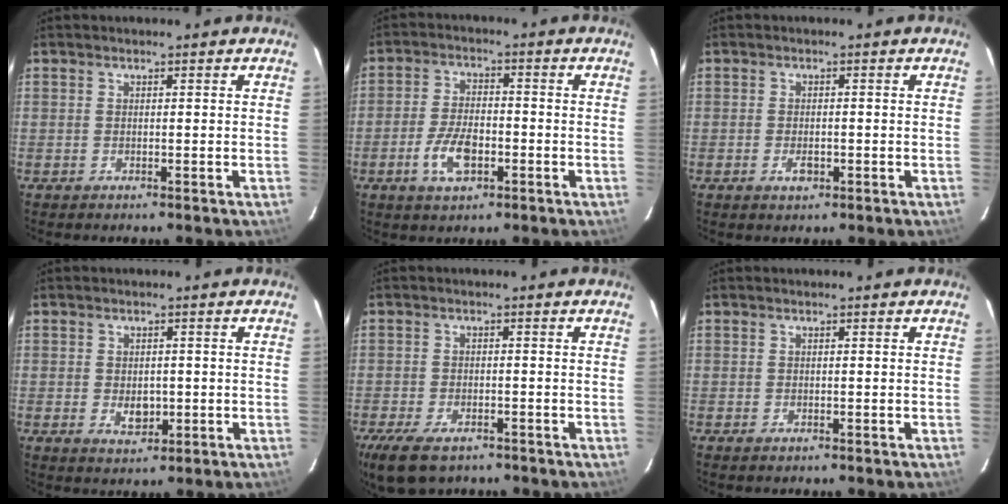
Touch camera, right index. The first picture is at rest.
{"total": 7.6, "force": [-3.1, 3.6, 5.9], "torque": [-0.127, 0.000, -0.054]}
{"total": 2.4, "force": [-1.0, 1.3, 1.7], "torque": [-0.032, -0.002, -0.016]}
{"total": 3.8, "force": [-0.7, 2.7, 2.7], "torque": [-0.044, -0.004, -0.006]}
{"total": 9.2, "force": [-6.4, 4.2, 5.1], "torque": [-0.127, -0.026, -0.114]}
{"total": 0.7, "force": [-0.5, 0.4, 0.3], "torque": [-0.007, -0.003, -0.009]}